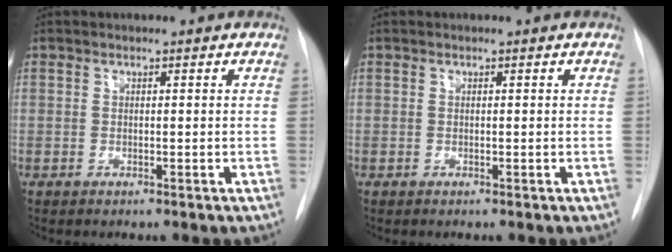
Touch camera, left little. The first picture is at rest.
{"total": 0.0}